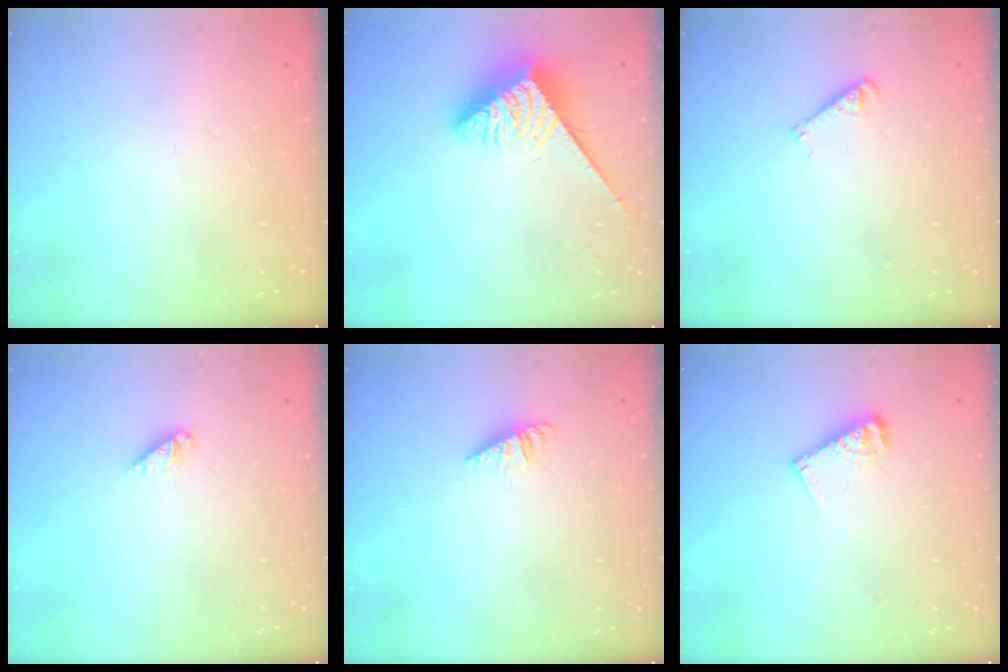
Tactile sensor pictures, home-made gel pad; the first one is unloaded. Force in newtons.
{"total": 3.7, "press": 3.7, "slide": 0.4}
{"total": 4.2, "press": 4.2, "slide": 0.4}
{"total": 3.0, "press": 3.0, "slide": 0.4}
{"total": 1.8, "press": 1.8, "slide": 0.4}
{"total": 7.3, "press": 7.3, "slide": 0.0}